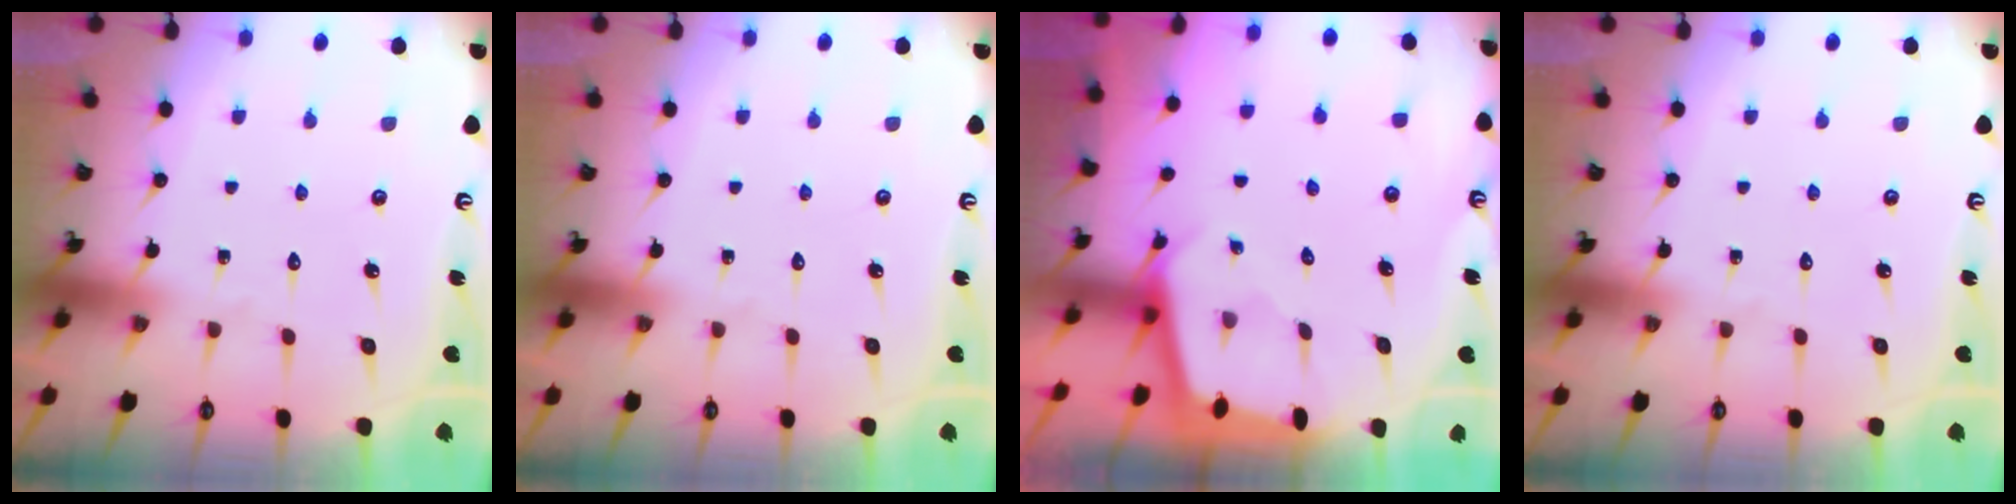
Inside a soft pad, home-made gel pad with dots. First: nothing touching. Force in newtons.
{"total": 0.0}
{"total": 1.8, "press": 1.8, "slide": 0.2}
{"total": 0.0}